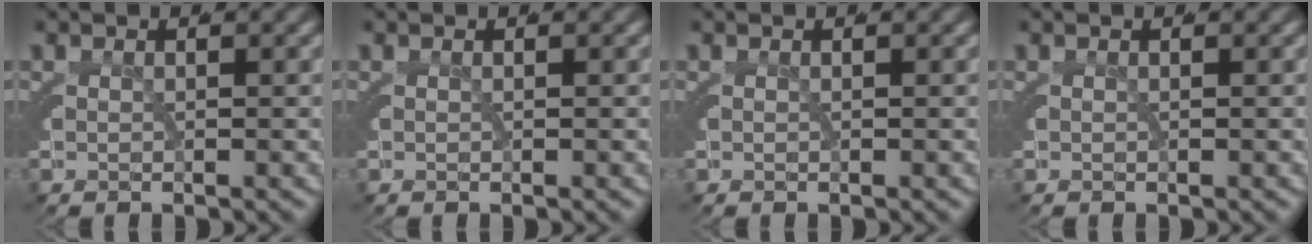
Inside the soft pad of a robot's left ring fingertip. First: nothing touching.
{"total": 0.0}
{"total": 0.0}
{"total": 0.0}